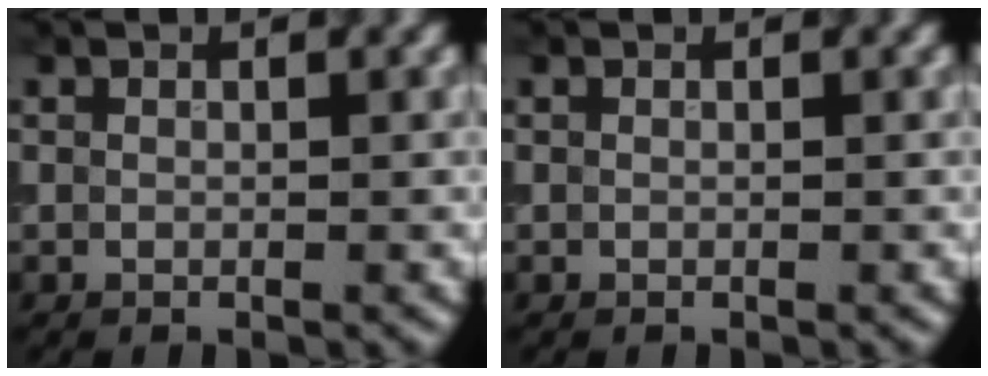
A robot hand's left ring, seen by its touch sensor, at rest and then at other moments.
{"total": 0.0}